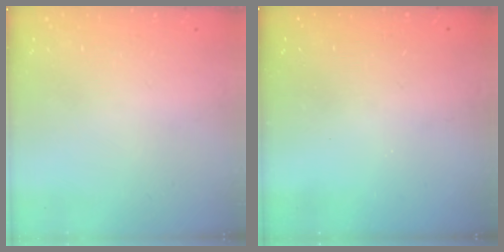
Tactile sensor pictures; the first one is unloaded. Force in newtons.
{"total": 3.0, "press": 3.0, "slide": 0.1}